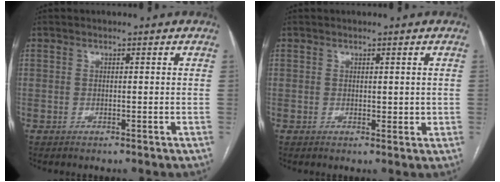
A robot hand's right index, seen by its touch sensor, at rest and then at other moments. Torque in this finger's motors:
{"motor_torque": [0.45, 0.52, 0.13, 0.06]}